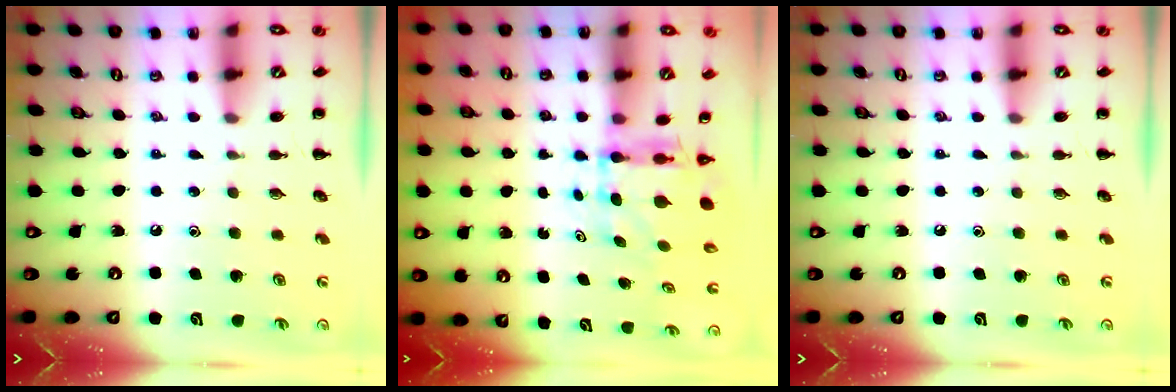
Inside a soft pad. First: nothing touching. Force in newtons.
{"total": 4.9, "press": 4.8, "slide": 1.0}
{"total": 0.0}